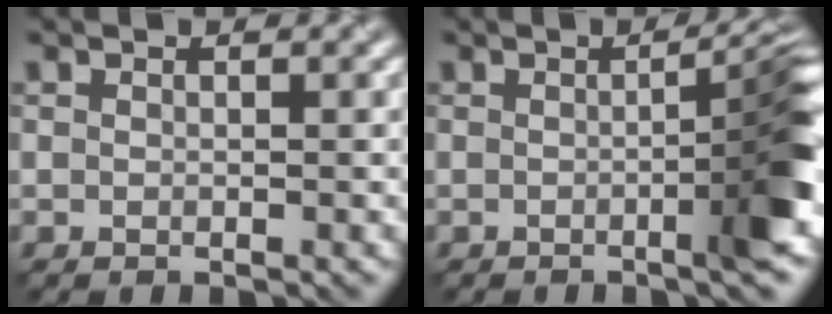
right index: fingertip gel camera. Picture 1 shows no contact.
{"total": 6.2, "force": [-0.7, 1.1, 6.0], "torque": [-0.072, 0.008, -0.008]}